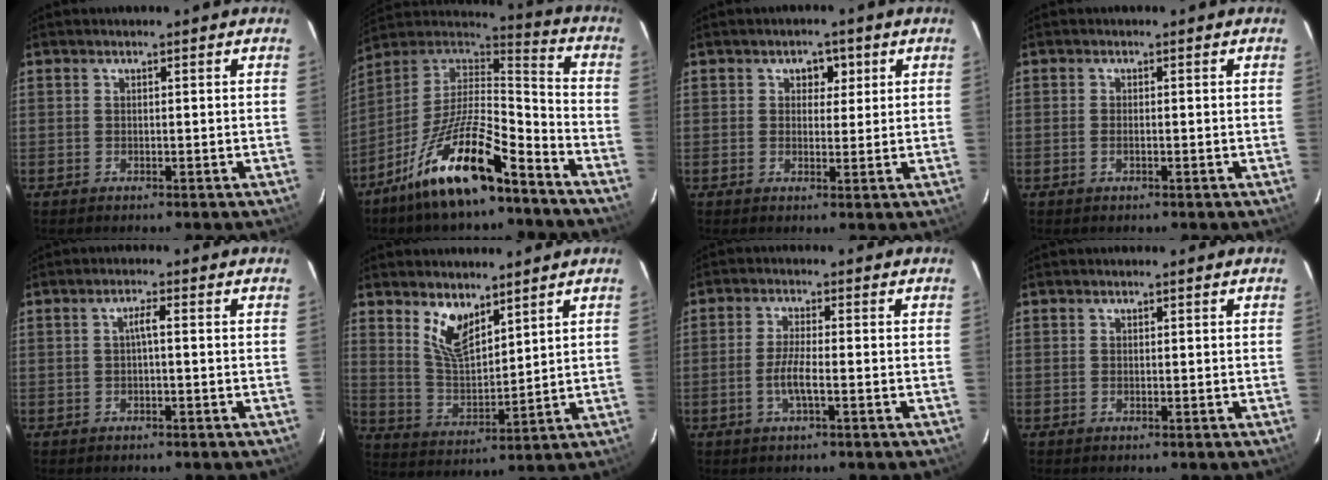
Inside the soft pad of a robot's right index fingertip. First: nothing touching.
{"total": 18.3, "force": [-11.2, 5.0, 13.6], "torque": [-0.259, -0.004, -0.204]}
{"total": 3.2, "force": [1.3, 2.6, 1.4], "torque": [-0.011, 0.007, 0.020]}
{"total": 0.8, "force": [-0.2, 0.3, 0.7], "torque": [-0.016, 0.000, -0.004]}
{"total": 1.8, "force": [-0.1, 0.2, 1.7], "torque": [-0.034, 0.006, -0.001]}
{"total": 8.2, "force": [5.6, 3.4, 5.0], "torque": [-0.094, -0.004, 0.116]}
{"total": 4.0, "force": [-1.4, 0.3, 3.7], "torque": [-0.074, -0.004, -0.029]}
{"total": 0.0}